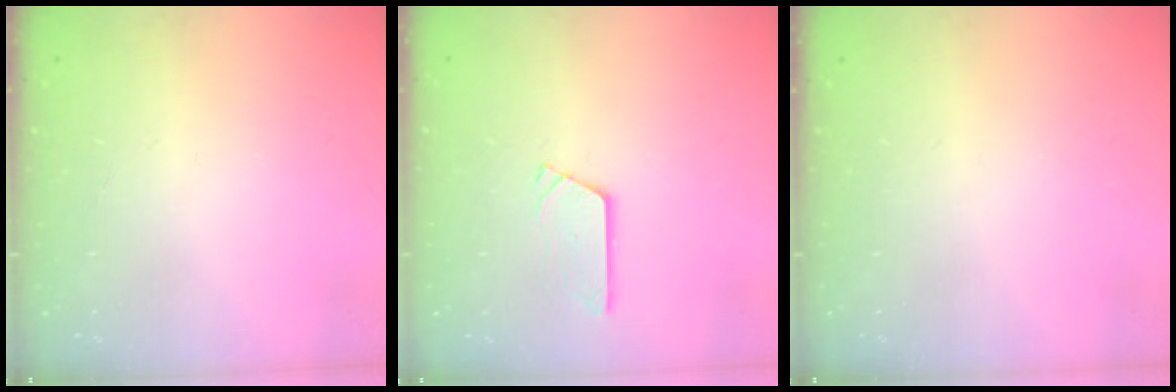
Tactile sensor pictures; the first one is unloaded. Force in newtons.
{"total": 2.8, "press": 2.8, "slide": 0.2}
{"total": 0.0}